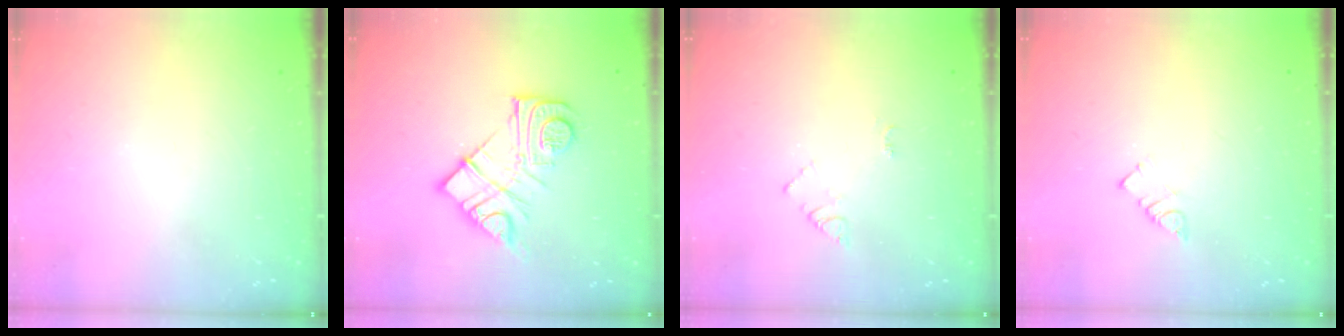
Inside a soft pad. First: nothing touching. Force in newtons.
{"total": 13.9, "press": 13.8, "slide": 0.9}
{"total": 4.4, "press": 4.4, "slide": 0.5}
{"total": 2.5, "press": 2.5, "slide": 0.1}